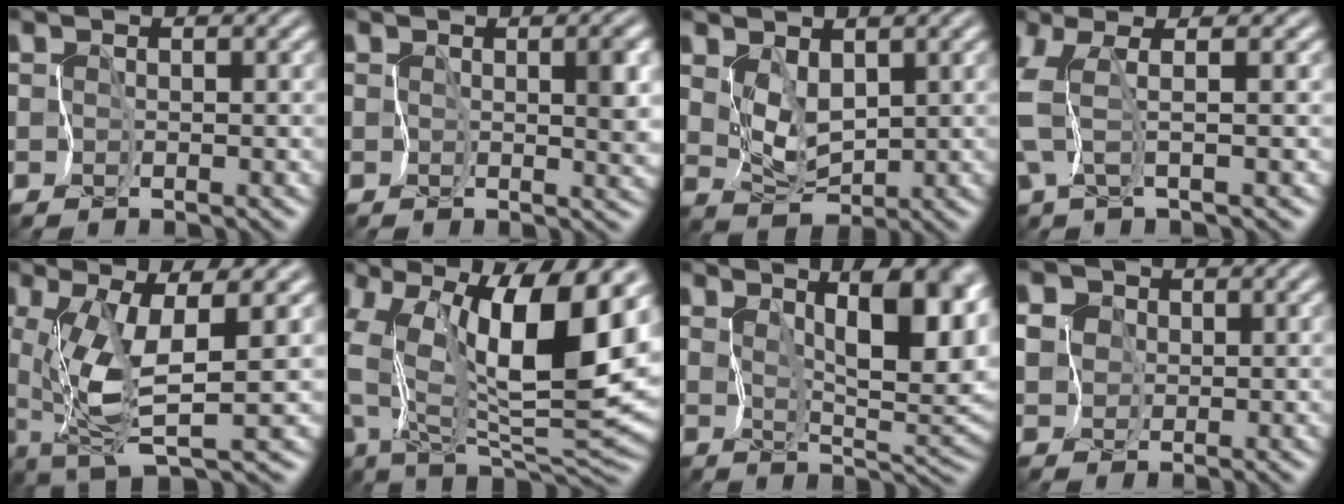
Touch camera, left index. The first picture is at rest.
{"total": 4.2, "force": [0.7, 1.6, 3.8], "torque": [-0.057, -0.004, 0.014]}
{"total": 2.3, "force": [1.1, 1.2, 1.6], "torque": [-0.040, -0.008, 0.025]}
{"total": 3.0, "force": [0.4, 0.1, 3.0], "torque": [-0.070, 0.000, 0.002]}
{"total": 6.2, "force": [-0.3, 1.3, 6.1], "torque": [-0.124, -0.009, -0.003]}
{"total": 13.4, "force": [2.3, 5.0, 12.3], "torque": [-0.217, -0.004, 0.030]}
{"total": 9.9, "force": [3.9, 3.4, 8.4], "torque": [-0.106, 0.003, 0.054]}
{"total": 4.4, "force": [1.8, 3.7, 1.5], "torque": [-0.053, 0.017, 0.019]}